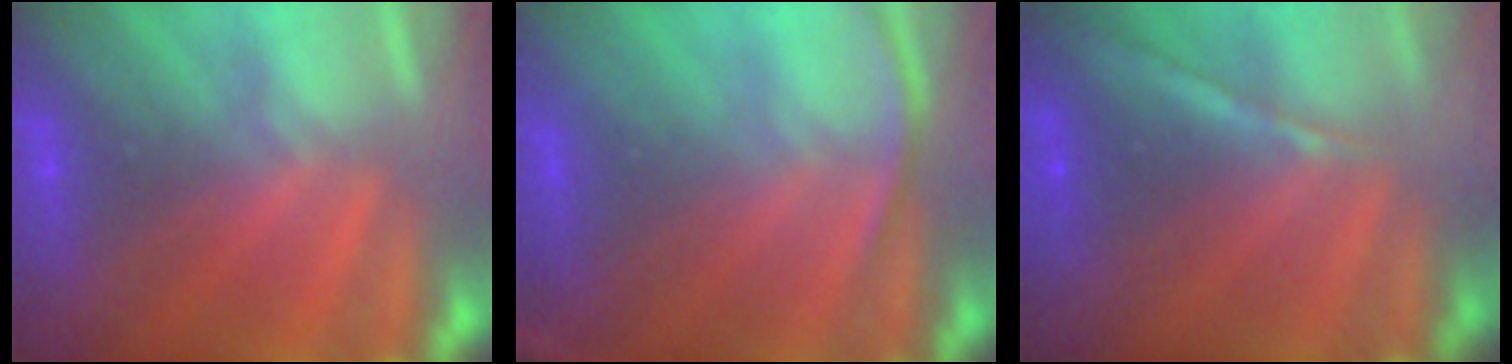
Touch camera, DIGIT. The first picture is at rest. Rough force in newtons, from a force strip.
{"total": 2.5}
{"total": 1.3}